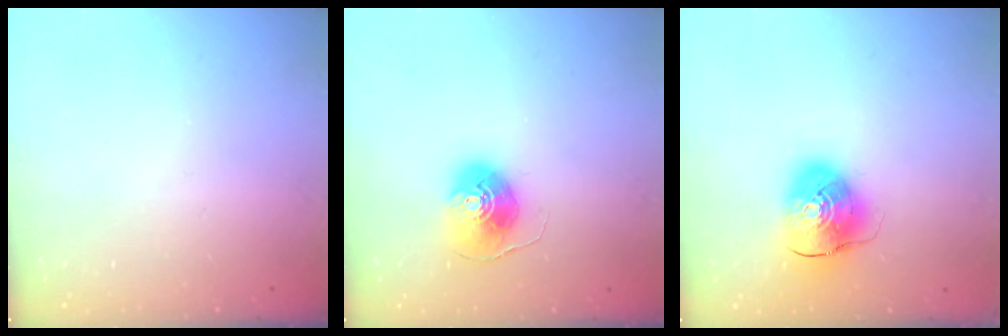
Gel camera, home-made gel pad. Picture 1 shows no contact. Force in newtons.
{"total": 8.3, "press": 8.3, "slide": 0.6}
{"total": 11.8, "press": 11.7, "slide": 1.9}